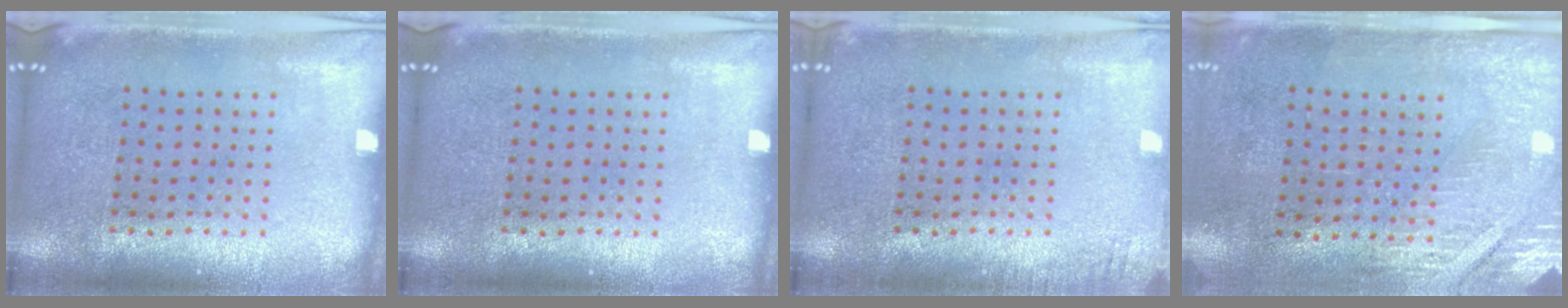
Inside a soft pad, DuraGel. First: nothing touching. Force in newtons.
{"total": 0.0}
{"total": 1.0, "press": 1.0, "slide": 0.1}
{"total": 2.8, "press": 2.4, "slide": 1.4}